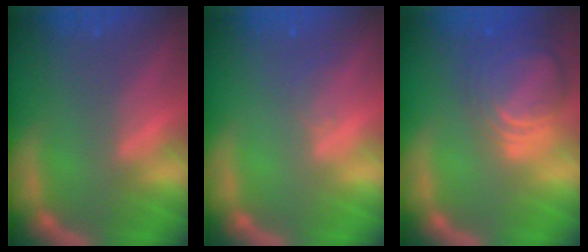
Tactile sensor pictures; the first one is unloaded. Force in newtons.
{"total": 1.0}
{"total": 8.0}